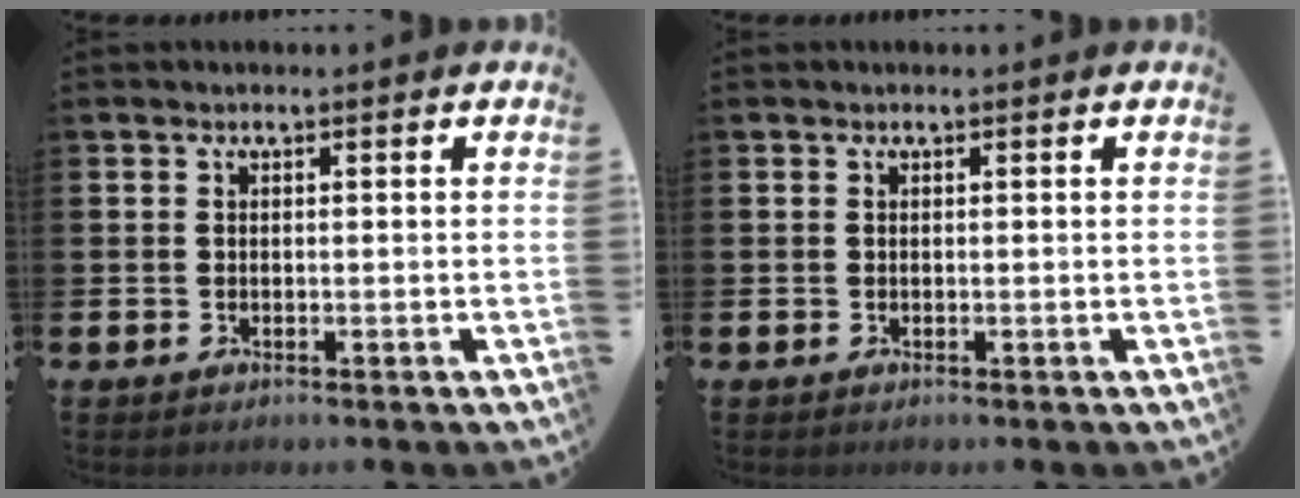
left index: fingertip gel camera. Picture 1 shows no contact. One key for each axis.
{"total": 0.0}